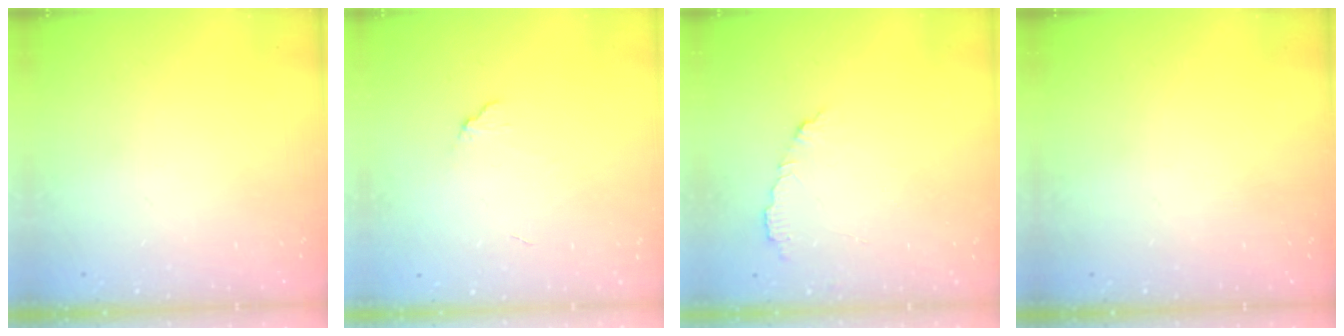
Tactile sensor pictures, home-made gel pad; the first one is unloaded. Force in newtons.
{"total": 5.5, "press": 5.4, "slide": 0.4}
{"total": 4.5, "press": 4.5, "slide": 0.4}
{"total": 0.0}